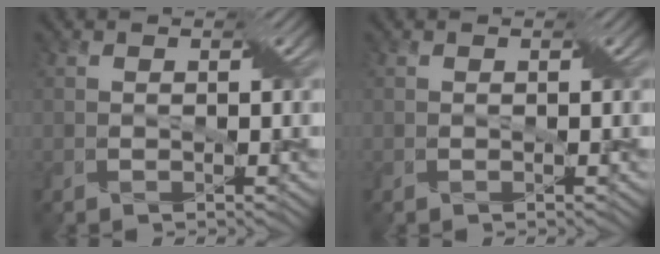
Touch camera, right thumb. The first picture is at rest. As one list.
[{"total": 0.0}]